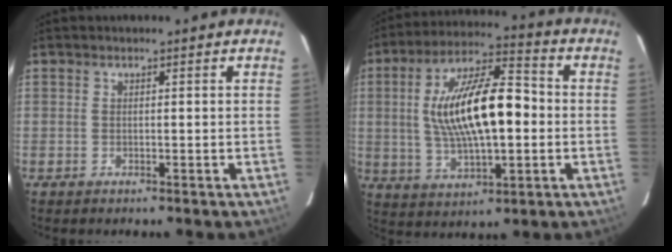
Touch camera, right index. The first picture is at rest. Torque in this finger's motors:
{"motor_torque": [1.84, -0.21, 1.05, 0.21]}